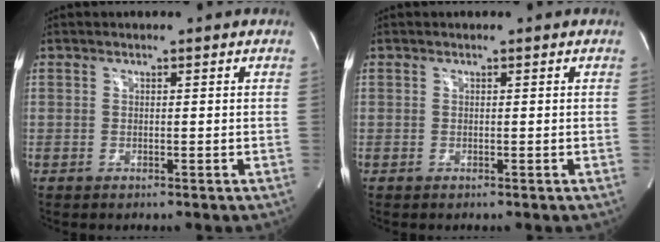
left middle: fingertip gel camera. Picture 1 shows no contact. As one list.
[{"total": 0.0}]